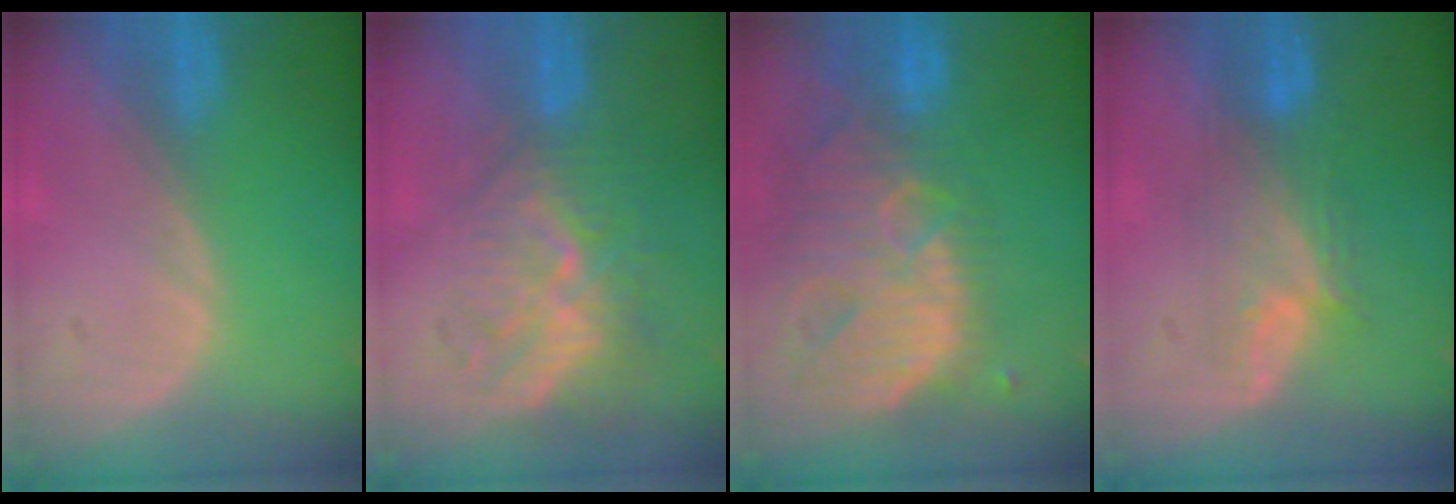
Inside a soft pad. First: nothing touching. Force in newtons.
{"total": 9.9, "press": 8.6, "slide": 4.9}
{"total": 13.9, "press": 11.7, "slide": 7.5}
{"total": 5.4, "press": 5.3, "slide": 1.5}